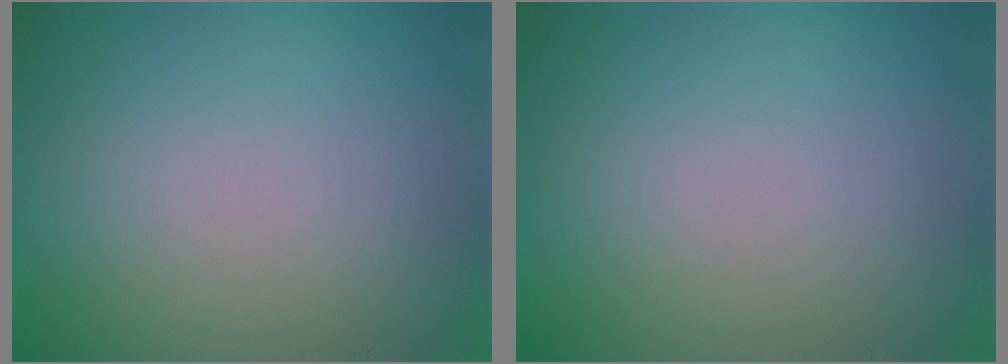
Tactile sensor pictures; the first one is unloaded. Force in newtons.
{"total": 0.0}